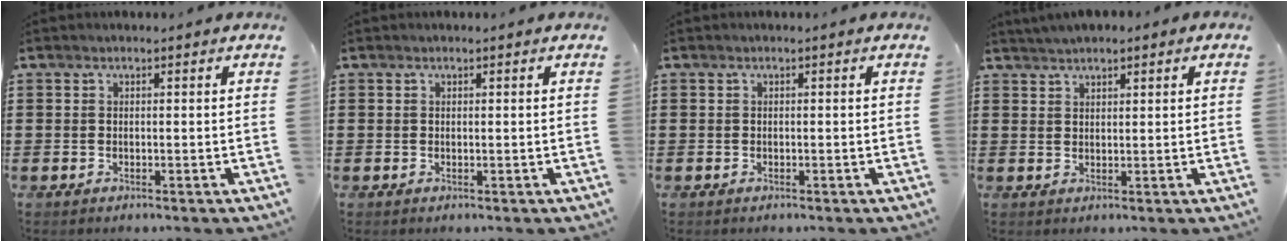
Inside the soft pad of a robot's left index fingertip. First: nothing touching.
{"total": 0.0}
{"total": 0.0}
{"total": 1.9, "force": [1.8, 0.5, 0.6], "torque": [-0.015, 0.006, 0.034]}